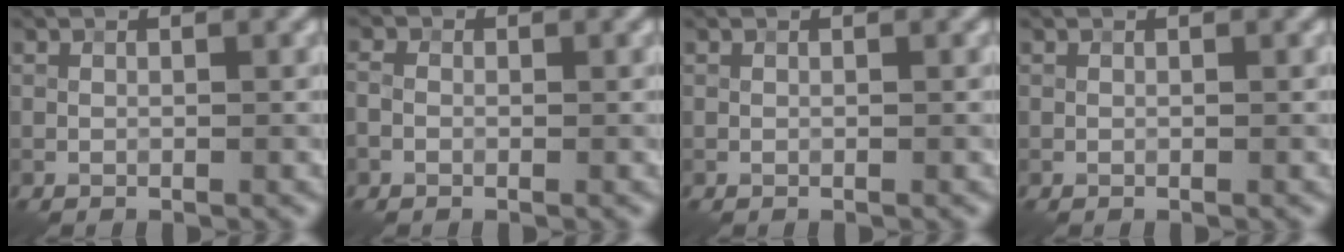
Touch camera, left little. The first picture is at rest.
{"total": 1.1, "force": [-0.4, 0.8, 0.6], "torque": [-0.012, 0.003, -0.013]}
{"total": 0.0}
{"total": 0.0}